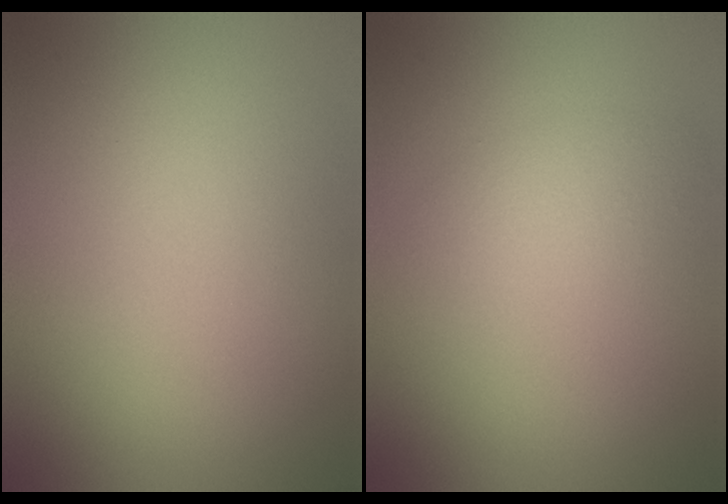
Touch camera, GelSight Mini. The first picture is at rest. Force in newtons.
{"total": 1.8, "press": 1.8, "slide": 0.1}